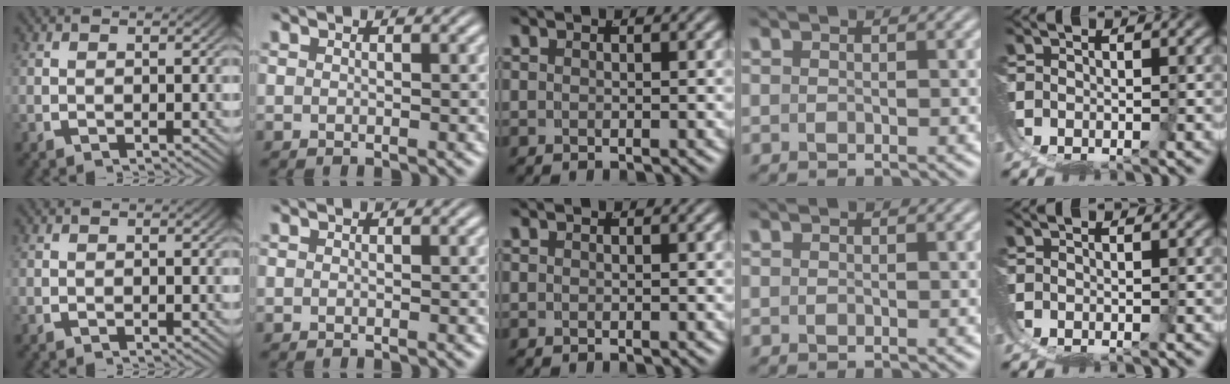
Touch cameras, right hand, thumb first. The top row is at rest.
{}